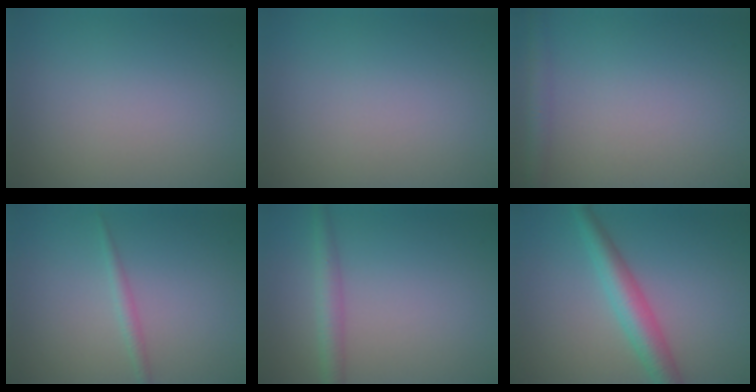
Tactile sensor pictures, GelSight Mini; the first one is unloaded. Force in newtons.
{"total": 0.0}
{"total": 2.1, "press": 2.1, "slide": 0.1}
{"total": 1.1, "press": 1.1, "slide": 0.0}
{"total": 2.5, "press": 2.5, "slide": 0.1}
{"total": 4.2, "press": 4.2, "slide": 0.1}